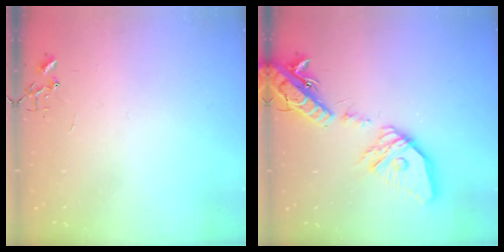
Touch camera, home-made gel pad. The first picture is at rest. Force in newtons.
{"total": 23.6, "press": 23.3, "slide": 3.8}